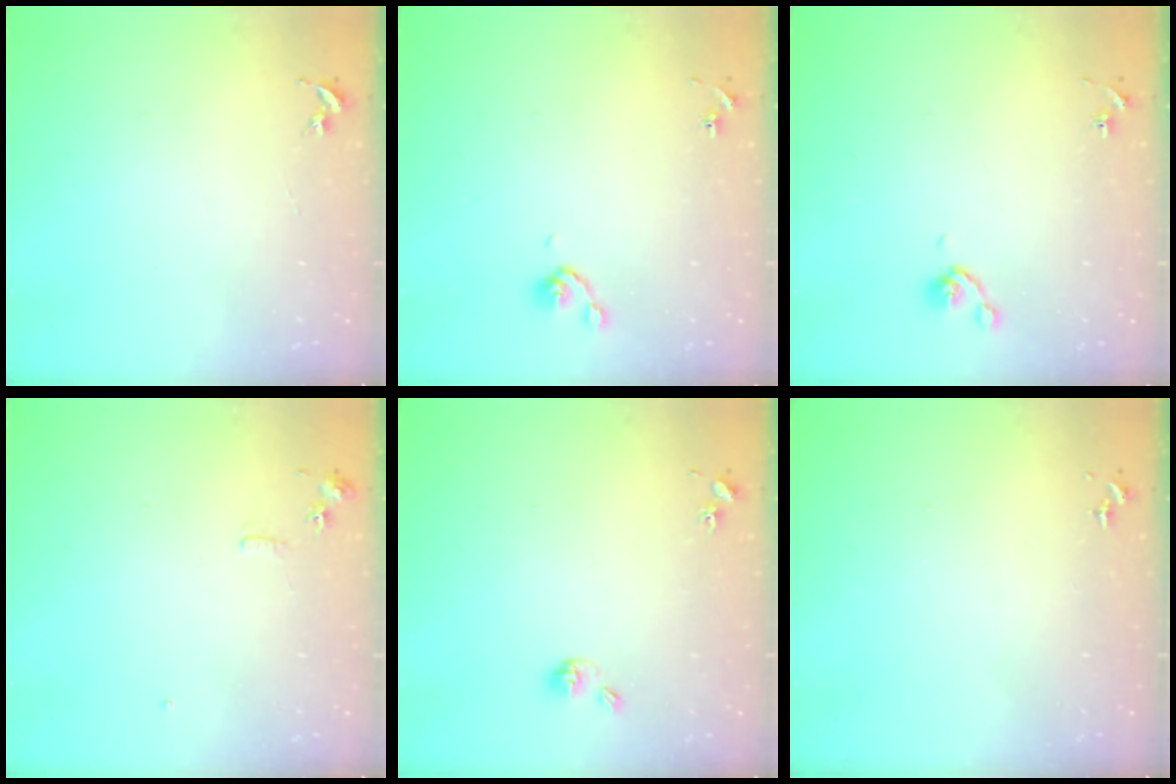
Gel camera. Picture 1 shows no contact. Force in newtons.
{"total": 4.8, "press": 4.7, "slide": 1.1}
{"total": 4.8, "press": 4.7, "slide": 1.1}
{"total": 6.2, "press": 6.2, "slide": 0.8}
{"total": 5.3, "press": 4.7, "slide": 2.3}
{"total": 0.0}